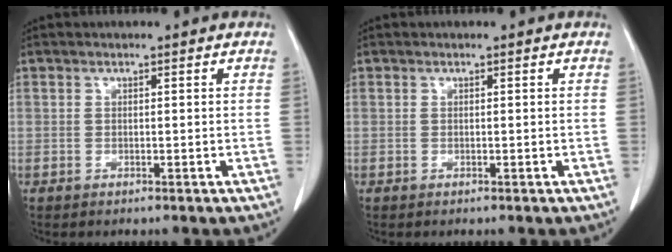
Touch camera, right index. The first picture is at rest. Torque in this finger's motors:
{"motor_torque": [0.00, 0.00, 0.00, 0.00]}